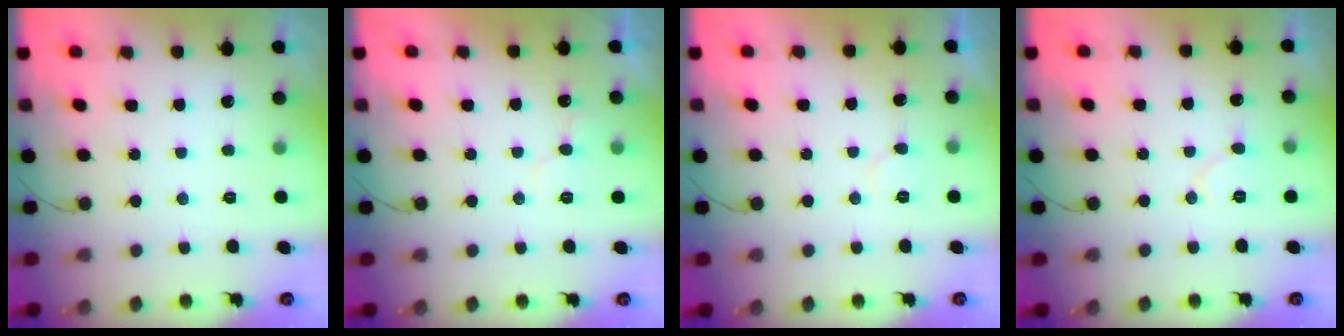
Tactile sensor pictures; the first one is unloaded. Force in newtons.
{"total": 6.1, "press": 6.1, "slide": 0.4}
{"total": 3.3, "press": 3.3, "slide": 0.3}
{"total": 6.4, "press": 6.4, "slide": 0.5}